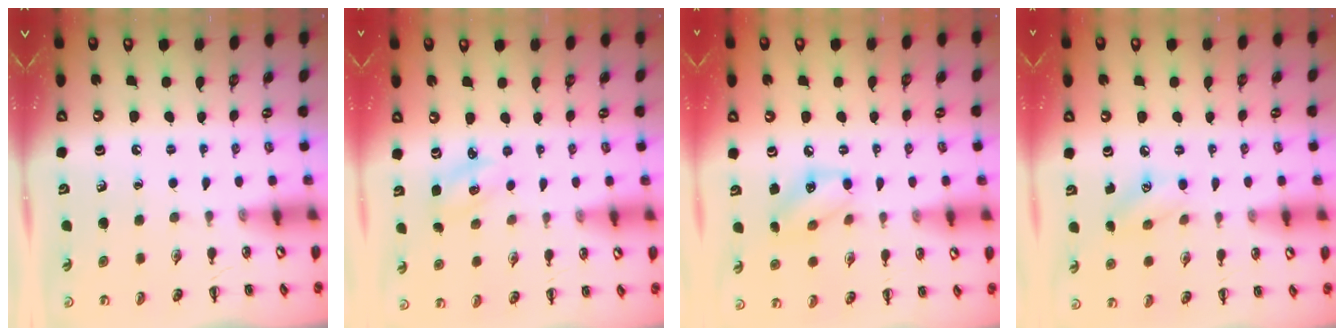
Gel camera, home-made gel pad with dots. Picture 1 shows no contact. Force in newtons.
{"total": 3.5, "press": 3.3, "slide": 1.1}
{"total": 8.3, "press": 8.3, "slide": 0.4}
{"total": 6.2, "press": 6.1, "slide": 1.1}